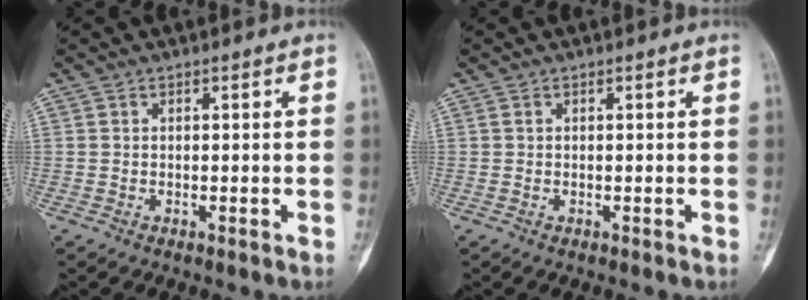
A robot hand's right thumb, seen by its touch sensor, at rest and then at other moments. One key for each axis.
{"total": 0.0}